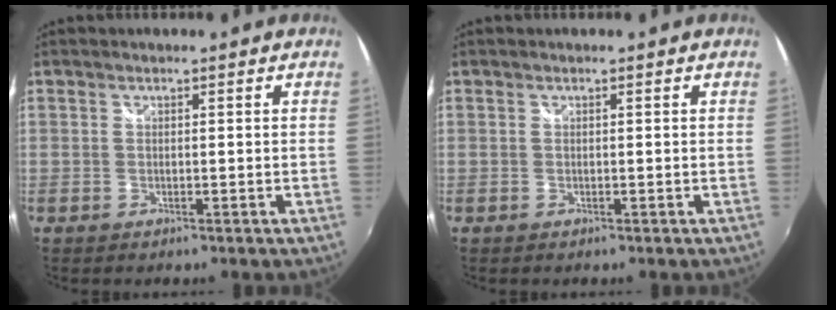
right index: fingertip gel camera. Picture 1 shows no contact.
{"total": 0.0}